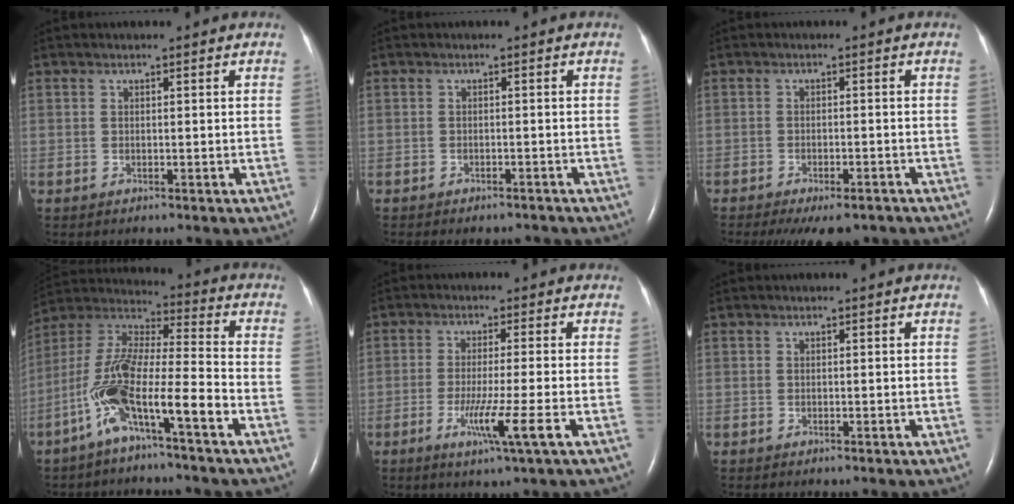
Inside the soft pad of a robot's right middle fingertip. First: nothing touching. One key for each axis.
{"total": 4.4, "fx": -4.0, "fy": 1.4, "fz": 1.2, "tx": -0.011, "ty": -0.002, "tz": -0.049}
{"total": 8.5, "fx": -6.6, "fy": 2.9, "fz": 4.4, "tx": -0.058, "ty": -0.008, "tz": -0.091}
{"total": 13.0, "fx": -6.3, "fy": 1.4, "fz": 11.3, "tx": -0.236, "ty": 0.009, "tz": -0.123}
{"total": 6.3, "fx": -2.4, "fy": -1.1, "fz": 5.7, "tx": -0.107, "ty": -0.022, "tz": -0.045}
{"total": 0.0}